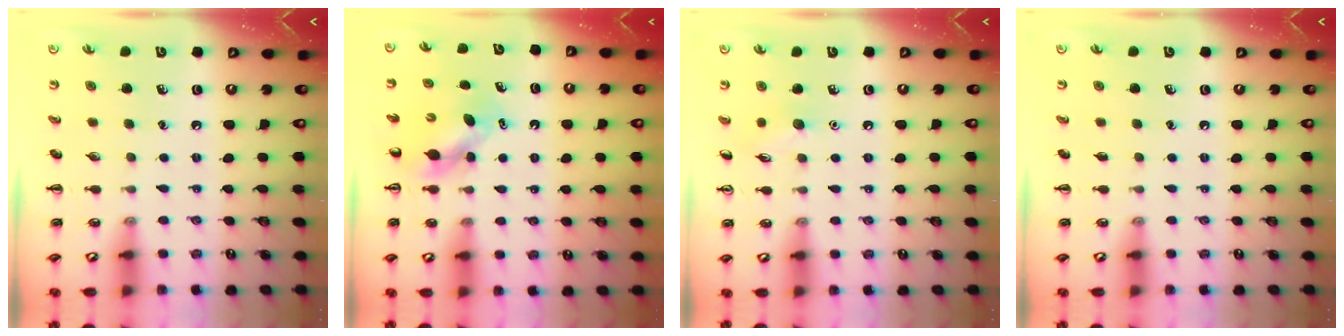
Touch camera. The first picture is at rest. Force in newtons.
{"total": 5.2, "press": 5.1, "slide": 0.5}
{"total": 5.7, "press": 5.5, "slide": 1.5}
{"total": 0.0}